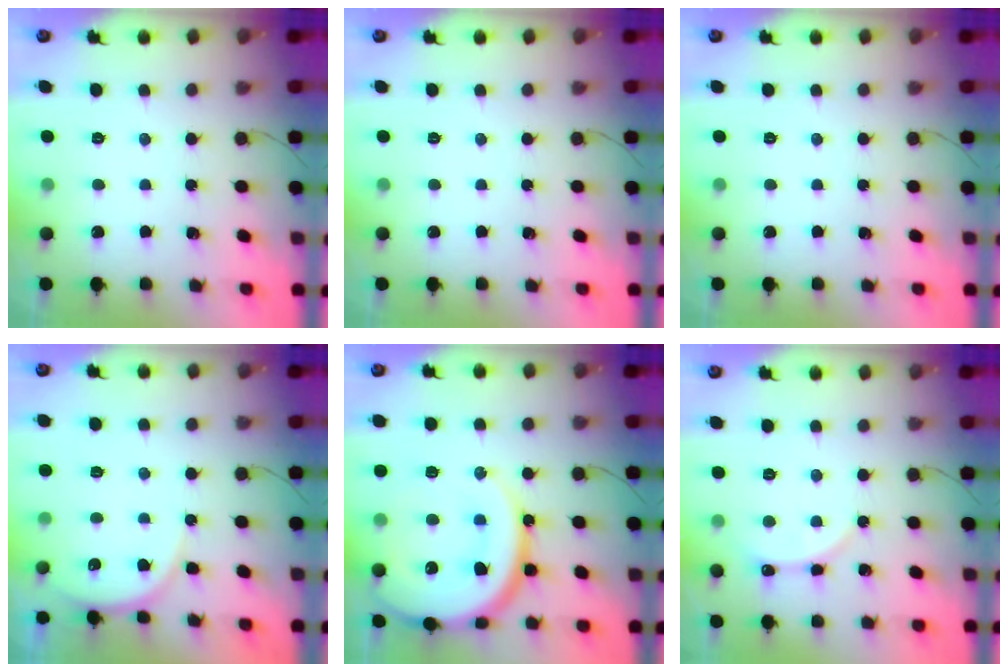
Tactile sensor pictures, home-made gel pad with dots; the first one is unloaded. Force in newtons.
{"total": 0.0}
{"total": 0.0}
{"total": 7.0, "press": 7.0, "slide": 0.3}
{"total": 24.4, "press": 24.3, "slide": 2.5}
{"total": 2.9, "press": 2.9, "slide": 0.3}